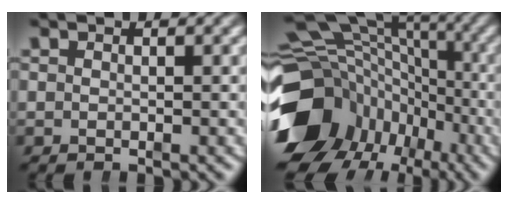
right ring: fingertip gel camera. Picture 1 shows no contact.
{"total": 15.6, "force": [-3.6, 12.3, 8.9], "torque": [-0.144, -0.047, -0.047]}